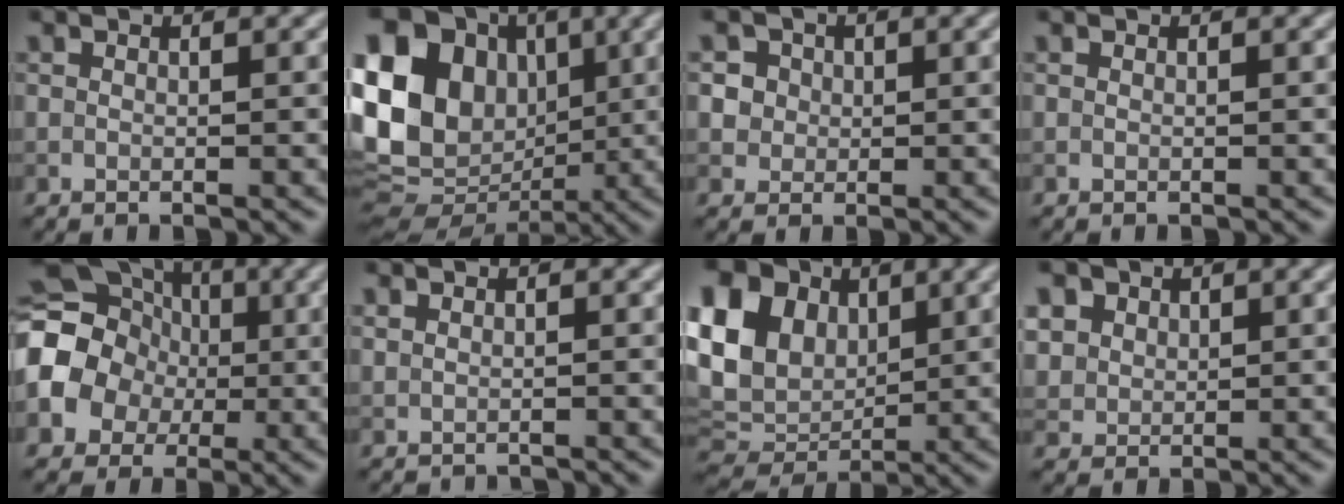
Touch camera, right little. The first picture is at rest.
{"total": 17.3, "force": [1.4, 14.0, 10.0], "torque": [-0.213, 0.012, 0.018]}
{"total": 4.2, "force": [1.5, 3.5, 1.6], "torque": [-0.019, 0.016, 0.022]}
{"total": 0.0}
{"total": 13.1, "force": [-1.0, 11.6, 6.0], "torque": [-0.138, 0.010, -0.055]}
{"total": 0.8, "force": [-0.8, -0.1, -0.3], "torque": [0.009, -0.007, -0.017]}
{"total": 15.3, "force": [4.1, 11.8, 8.9], "torque": [-0.221, 0.036, 0.067]}
{"total": 5.0, "force": [2.4, 3.8, 2.0], "torque": [-0.070, 0.010, 0.044]}